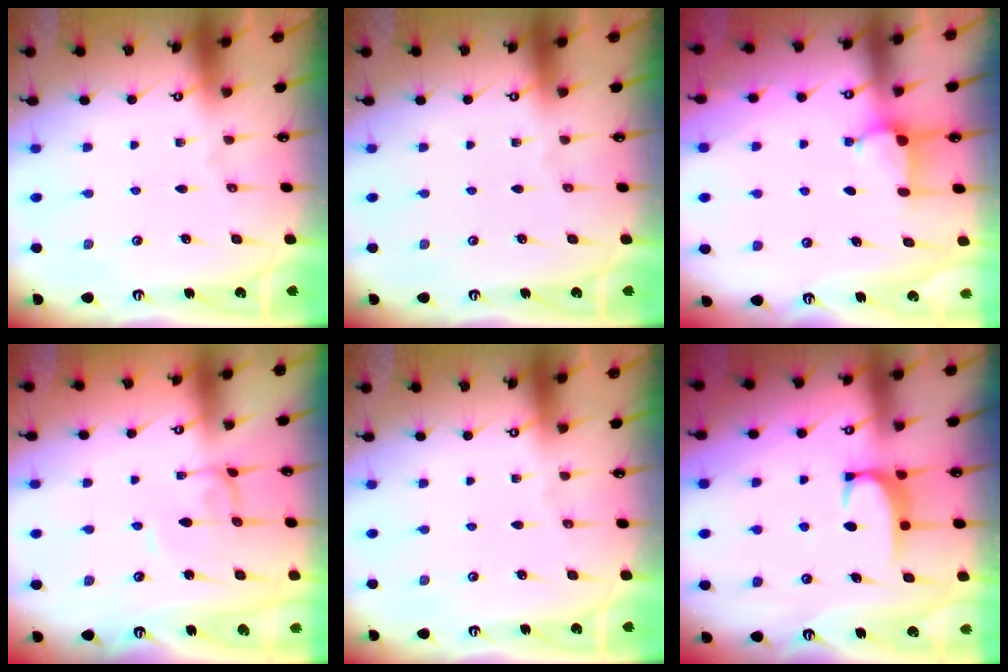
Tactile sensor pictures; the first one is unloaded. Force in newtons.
{"total": 0.0}
{"total": 3.3, "press": 3.3, "slide": 0.2}
{"total": 2.0, "press": 2.0, "slide": 0.1}
{"total": 0.0}
{"total": 1.9, "press": 1.9, "slide": 0.5}